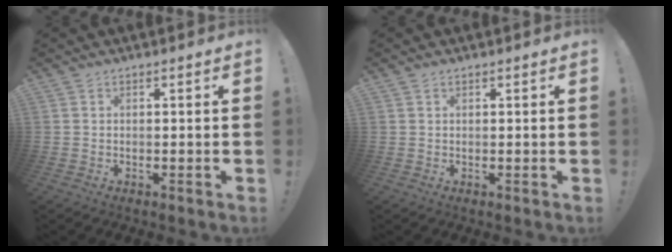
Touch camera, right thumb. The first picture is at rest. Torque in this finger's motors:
{"motor_torque": [-0.17, 0.07, -0.07, 0.01, -0.01]}